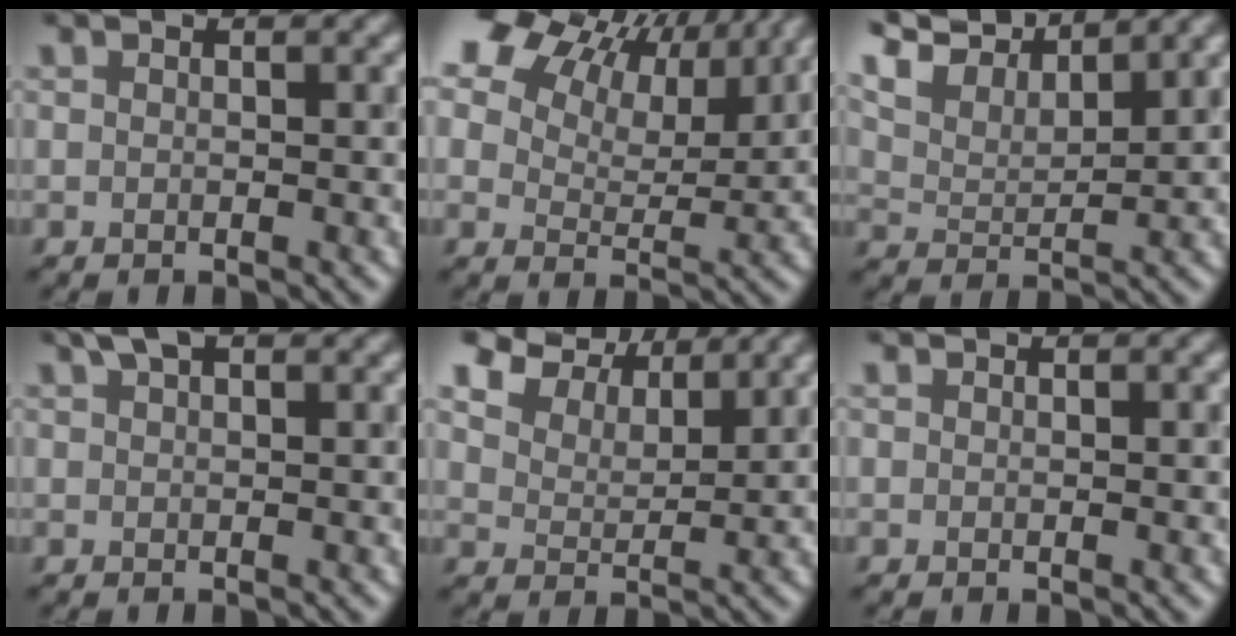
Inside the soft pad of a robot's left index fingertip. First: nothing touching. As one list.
[{"total": 14.6, "force": [8.8, 8.2, 8.2], "torque": [-0.172, 0.042, 0.136]}, {"total": 7.9, "force": [7.2, 1.4, 3.0], "torque": [-0.068, 0.019, 0.107]}, {"total": 2.6, "force": [2.0, 0.7, 1.4], "torque": [-0.018, 0.013, 0.036]}, {"total": 7.6, "force": [6.4, 2.9, 2.9], "torque": [-0.073, 0.002, 0.113]}, {"total": 0.0}]